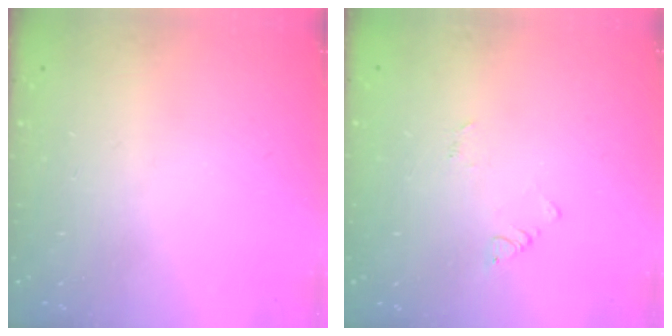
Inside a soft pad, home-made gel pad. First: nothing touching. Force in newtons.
{"total": 2.4, "press": 2.4, "slide": 0.3}